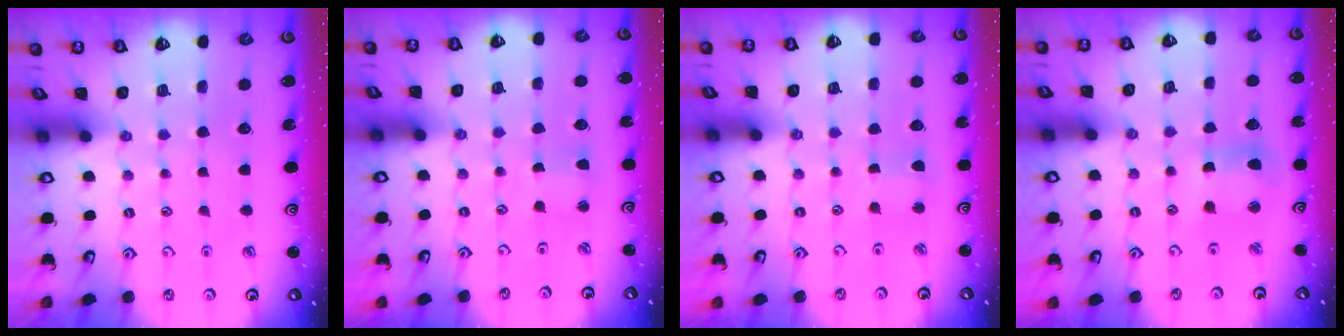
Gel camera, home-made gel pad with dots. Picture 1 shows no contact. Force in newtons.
{"total": 1.9, "press": 1.9, "slide": 0.3}
{"total": 2.7, "press": 2.6, "slide": 0.3}
{"total": 6.6, "press": 6.5, "slide": 1.1}